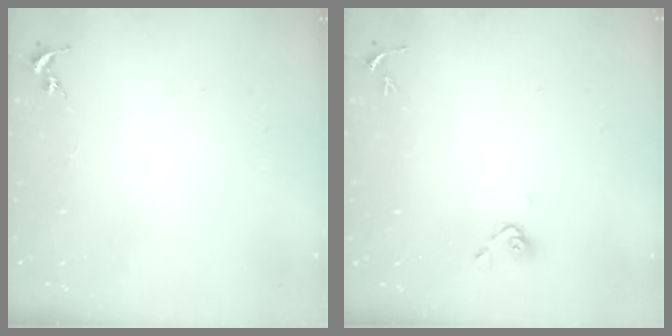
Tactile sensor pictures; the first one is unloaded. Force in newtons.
{"total": 5.9, "press": 5.4, "slide": 2.4}